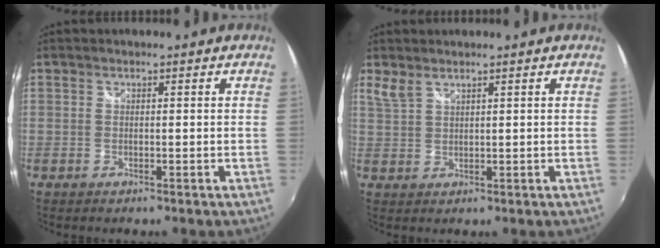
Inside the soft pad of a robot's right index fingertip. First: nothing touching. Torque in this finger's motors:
{"motor_torque": [0.05, 0.06, 0.02, 0.03]}